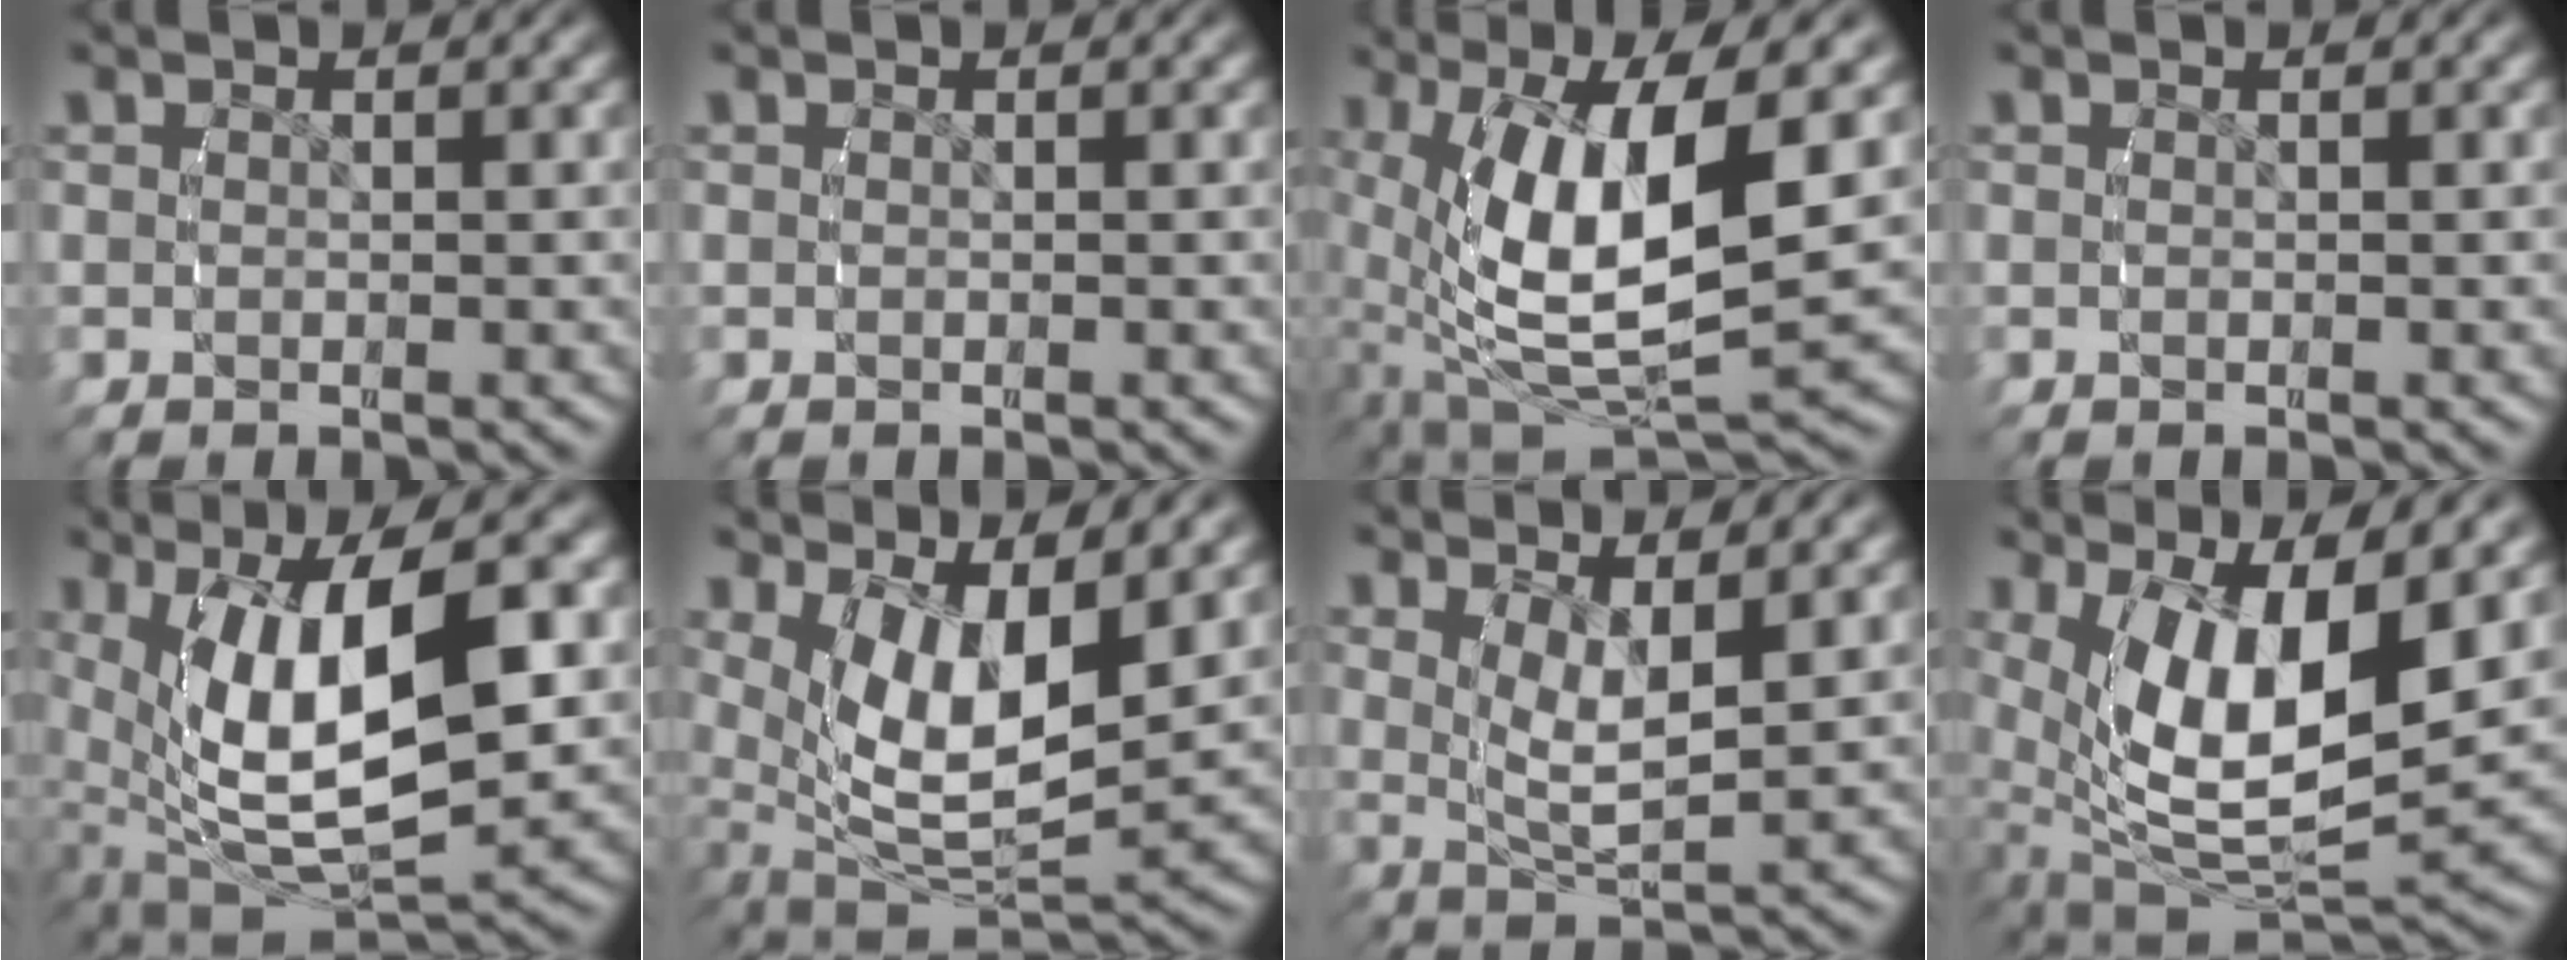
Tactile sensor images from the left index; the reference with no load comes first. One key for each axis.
{"total": 0.0}
{"total": 13.5, "fx": -1.3, "fy": 7.3, "fz": 11.2, "tx": -0.218, "ty": -0.043, "tz": 0.008}
{"total": 0.0}
{"total": 14.3, "fx": -2.1, "fy": 8.5, "fz": 11.3, "tx": -0.221, "ty": -0.042, "tz": -0.005}
{"total": 11.0, "fx": -0.2, "fy": 7.0, "fz": 8.5, "tx": -0.177, "ty": -0.058, "tz": 0.028}
{"total": 5.2, "fx": 1.6, "fy": 2.1, "fz": 4.6, "tx": -0.083, "ty": -0.013, "tz": 0.031}
{"total": 12.6, "fx": -0.9, "fy": 7.6, "fz": 10.1, "tx": -0.210, "ty": -0.060, "tz": 0.016}